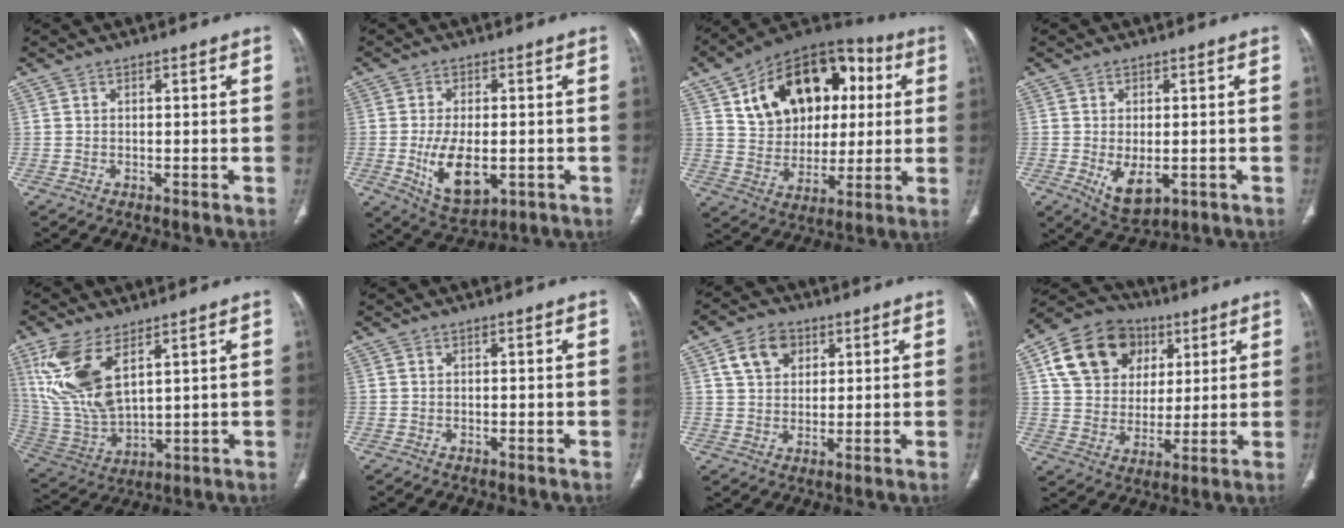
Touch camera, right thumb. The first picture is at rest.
{"total": 10.3, "force": [-2.1, 5.5, 8.4], "torque": [-0.137, -0.008, -0.021]}
{"total": 23.2, "force": [6.6, 16.1, 15.4], "torque": [-0.198, 0.014, 0.106]}
{"total": 6.7, "force": [-1.6, 3.8, 5.3], "torque": [-0.079, -0.009, -0.012]}
{"total": 14.4, "force": [6.8, 6.4, 10.9], "torque": [-0.236, -0.026, 0.154]}
{"total": 0.0}
{"total": 7.4, "force": [3.2, 5.5, 3.8], "torque": [-0.038, -0.006, 0.055]}
{"total": 17.1, "force": [6.8, 13.5, 8.1], "torque": [-0.116, 0.004, 0.118]}